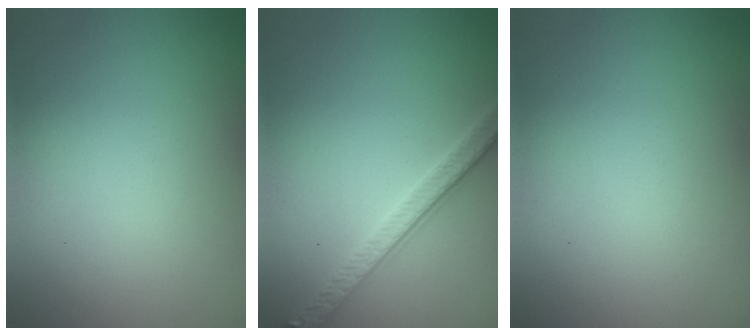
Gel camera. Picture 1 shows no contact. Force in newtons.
{"total": 2.8, "press": 2.7, "slide": 0.8}
{"total": 0.0}